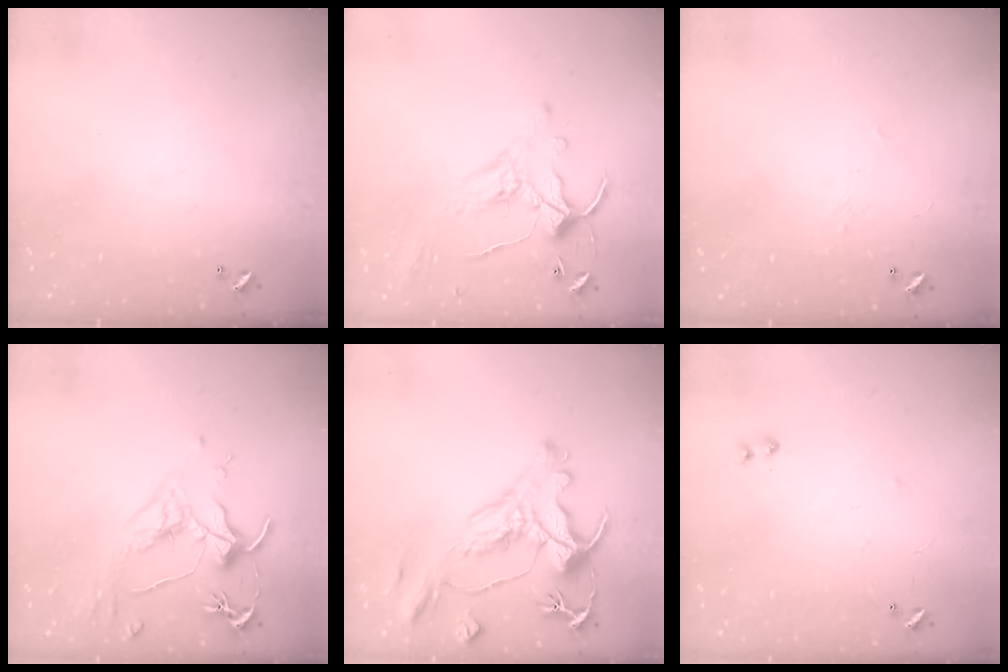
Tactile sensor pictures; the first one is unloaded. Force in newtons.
{"total": 1.1, "press": 0.3, "slide": 1.0}
{"total": 2.2, "press": 2.0, "slide": 0.8}
{"total": 1.8, "press": 1.5, "slide": 0.9}
{"total": 3.1, "press": 2.8, "slide": 1.4}
{"total": 6.4, "press": 6.4, "slide": 0.8}